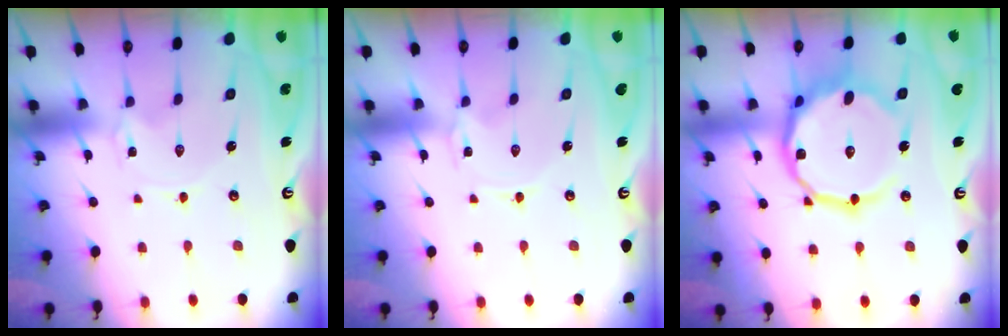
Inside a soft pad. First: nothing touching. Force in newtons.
{"total": 0.0}
{"total": 17.1, "press": 17.0, "slide": 1.9}